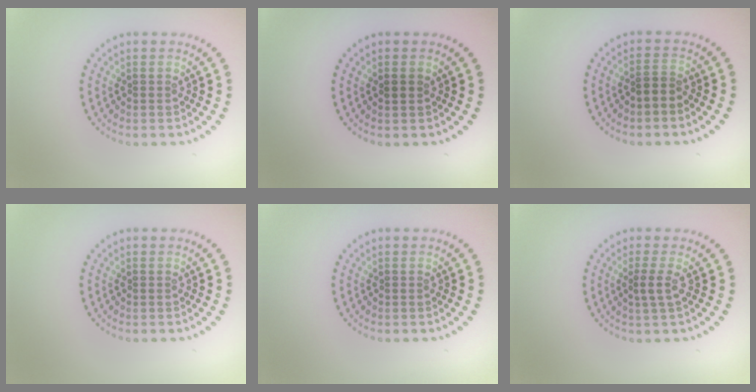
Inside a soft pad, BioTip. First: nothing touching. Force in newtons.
{"total": 0.9, "press": 0.8, "slide": 0.3}
{"total": 1.6, "press": 1.3, "slide": 0.9}
{"total": 0.0}
{"total": 0.0}
{"total": 1.6, "press": 1.2, "slide": 1.1}